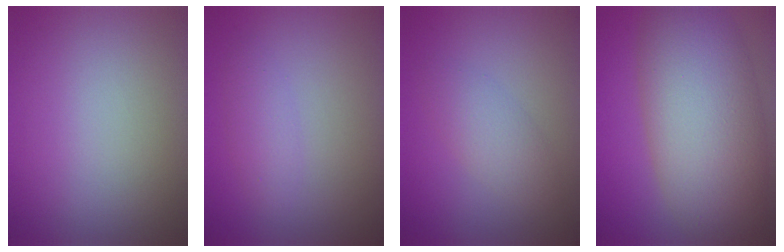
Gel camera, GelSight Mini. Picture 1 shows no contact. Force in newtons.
{"total": 1.6, "press": 1.6, "slide": 0.0}
{"total": 2.5, "press": 2.5, "slide": 0.0}
{"total": 11.4, "press": 11.4, "slide": 0.6}